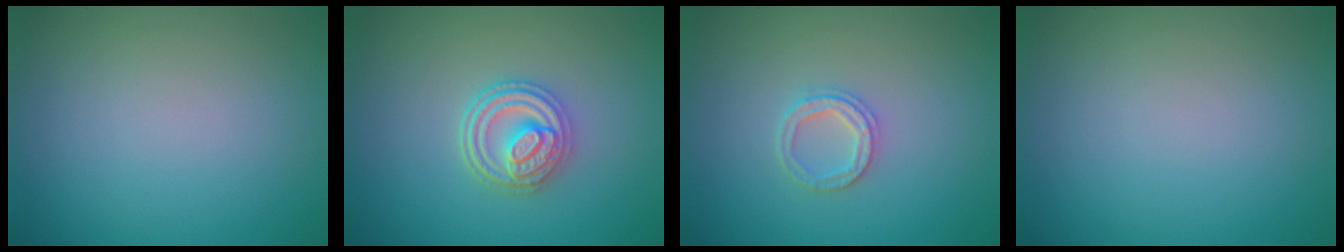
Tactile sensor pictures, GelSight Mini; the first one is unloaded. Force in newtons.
{"total": 4.3, "press": 3.5, "slide": 2.5}
{"total": 2.1, "press": 2.0, "slide": 0.4}
{"total": 0.0}